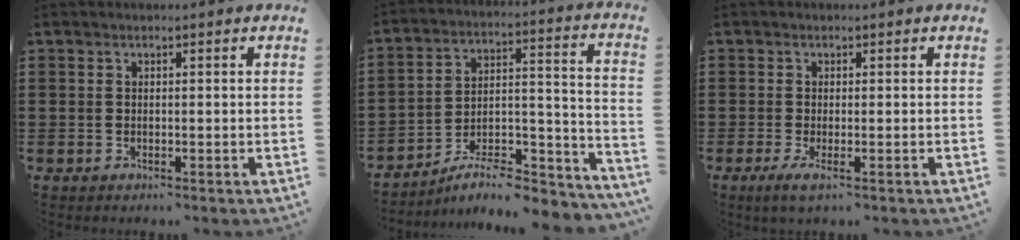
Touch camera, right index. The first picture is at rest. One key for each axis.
{"total": 7.3, "fx": -6.2, "fy": 1.9, "fz": 3.3, "tx": -0.041, "ty": 0.008, "tz": -0.118}
{"total": 1.5, "fx": -0.8, "fy": 0.0, "fz": 1.3, "tx": -0.029, "ty": -0.007, "tz": -0.016}